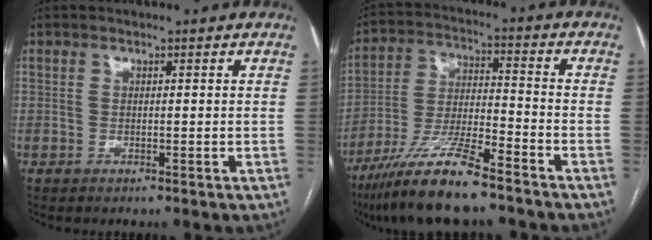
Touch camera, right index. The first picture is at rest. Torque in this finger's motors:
{"motor_torque": [1.00, -1.14, 0.43, 0.18]}